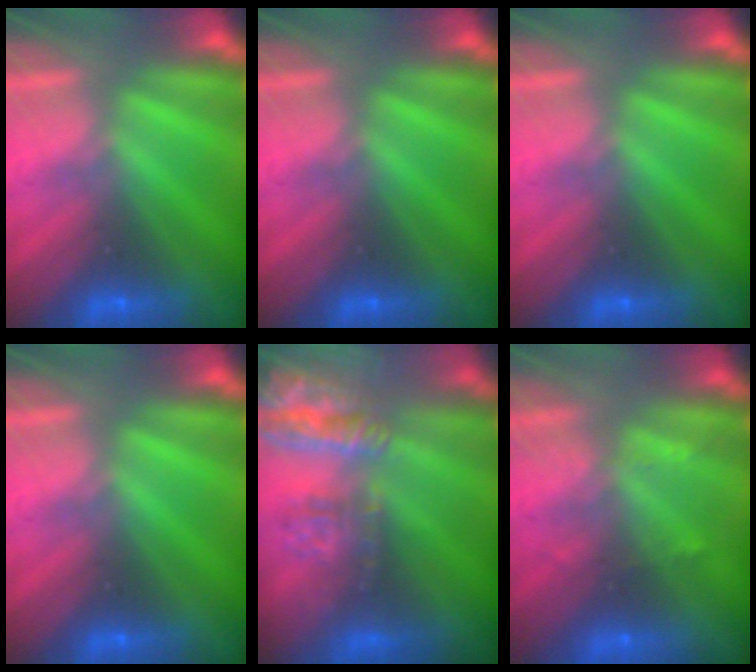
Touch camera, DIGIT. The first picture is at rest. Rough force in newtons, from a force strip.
{"total": 0.0}
{"total": 0.0}
{"total": 0.0}
{"total": 8.2}
{"total": 2.3}